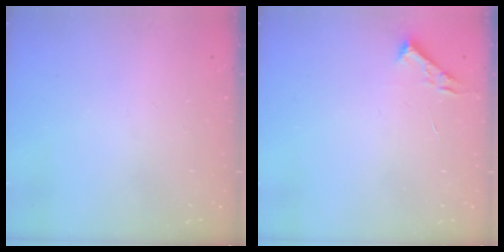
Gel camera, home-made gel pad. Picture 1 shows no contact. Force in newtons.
{"total": 2.7, "press": 2.7, "slide": 0.4}